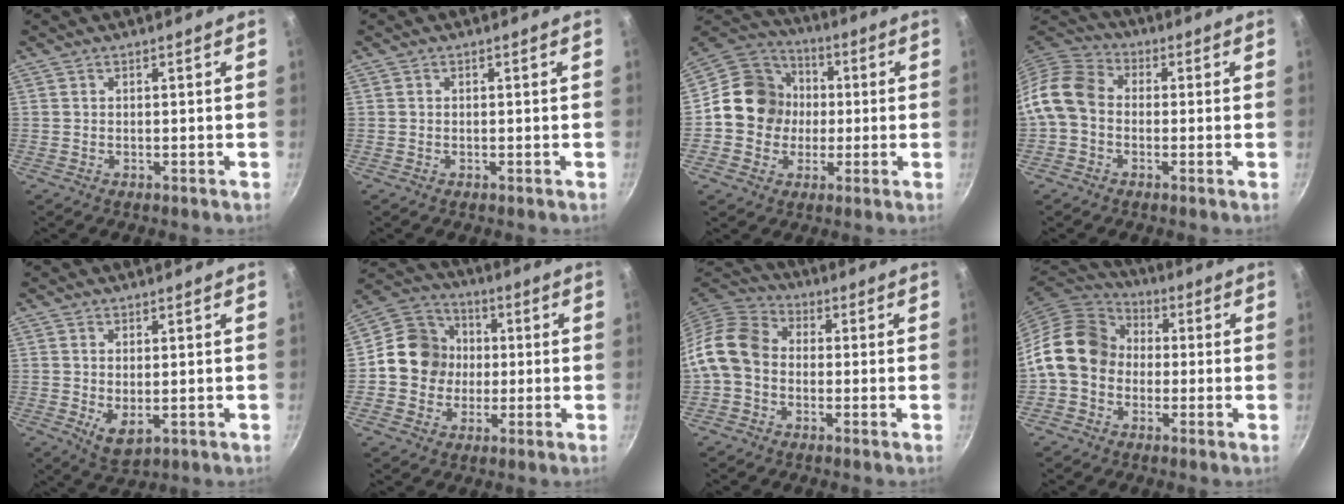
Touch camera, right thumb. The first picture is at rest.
{"total": 0.0}
{"total": 14.5, "force": [-0.1, 13.1, 6.2], "torque": [-0.075, 0.029, -0.017]}
{"total": 9.5, "force": [-1.0, 7.4, 5.9], "torque": [-0.098, 0.029, -0.043]}
{"total": 4.9, "force": [-0.3, 2.5, 4.2], "torque": [-0.069, -0.018, 0.003]}
{"total": 12.3, "force": [-0.2, 11.2, 5.1], "torque": [-0.051, 0.024, -0.023]}
{"total": 10.5, "force": [-1.3, 8.2, 6.4], "torque": [-0.104, 0.030, -0.049]}
{"total": 13.6, "force": [-0.6, 11.3, 7.6], "torque": [-0.107, 0.035, -0.030]}